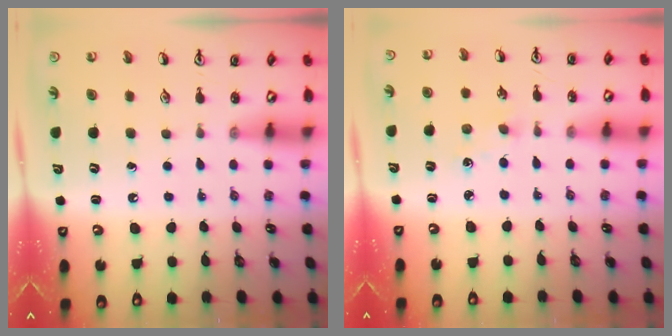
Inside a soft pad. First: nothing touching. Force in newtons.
{"total": 1.2, "press": 1.2, "slide": 0.3}